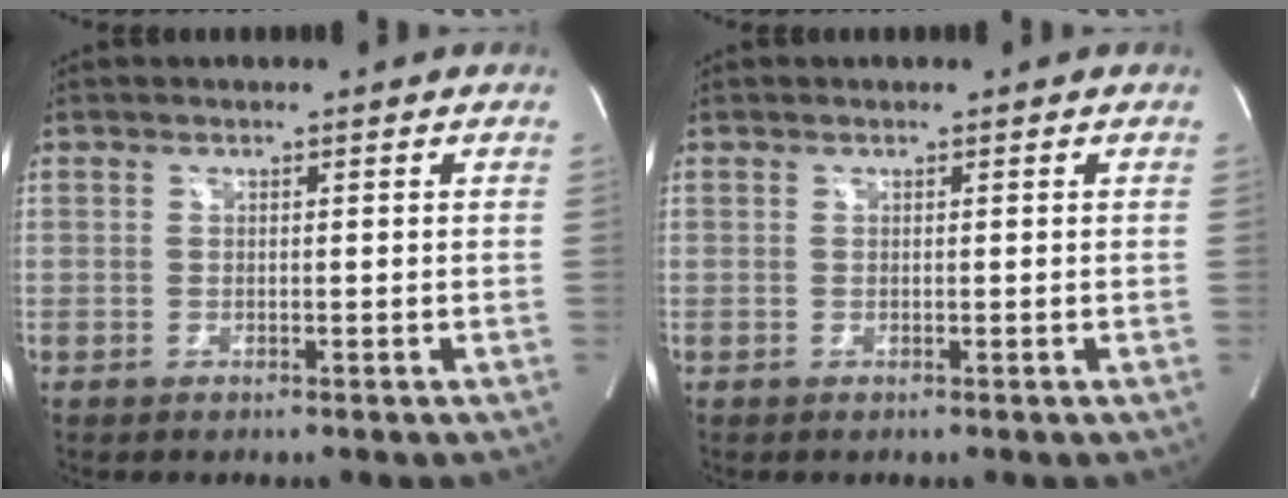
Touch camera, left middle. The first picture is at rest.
{"total": 0.0}